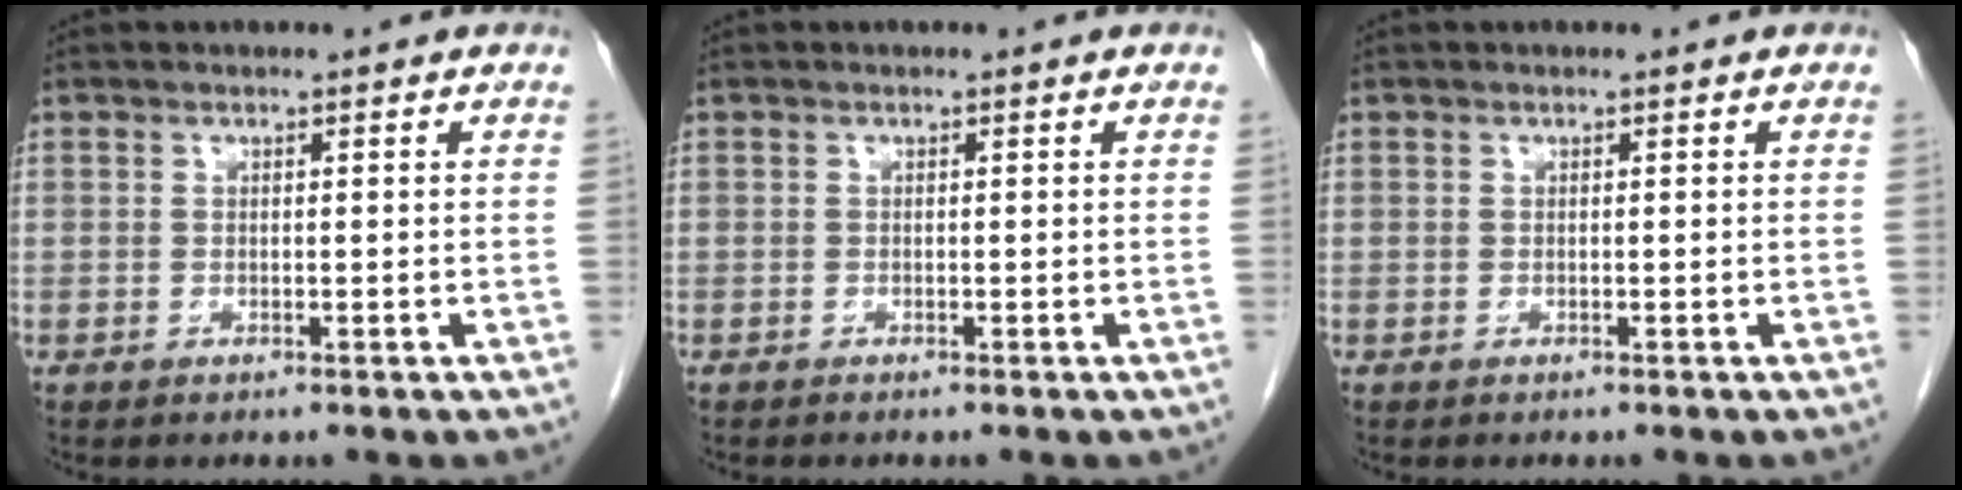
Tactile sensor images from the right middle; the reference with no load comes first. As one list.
[{"total": 0.0}, {"total": 0.0}]